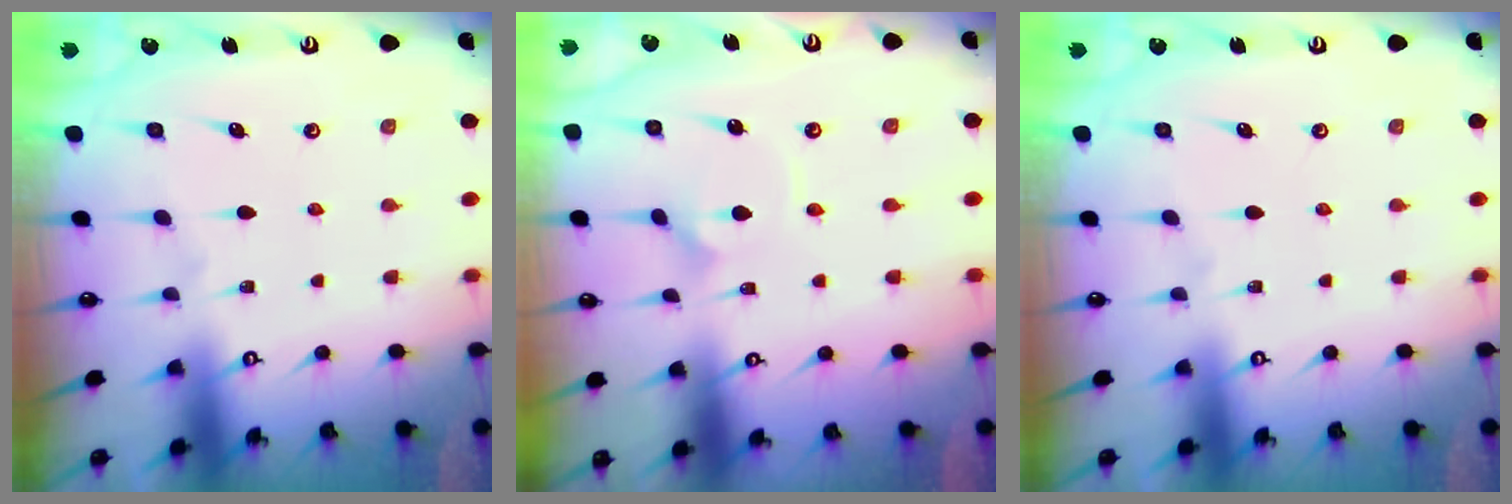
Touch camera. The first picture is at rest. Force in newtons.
{"total": 2.0, "press": 2.0, "slide": 0.1}
{"total": 0.0}